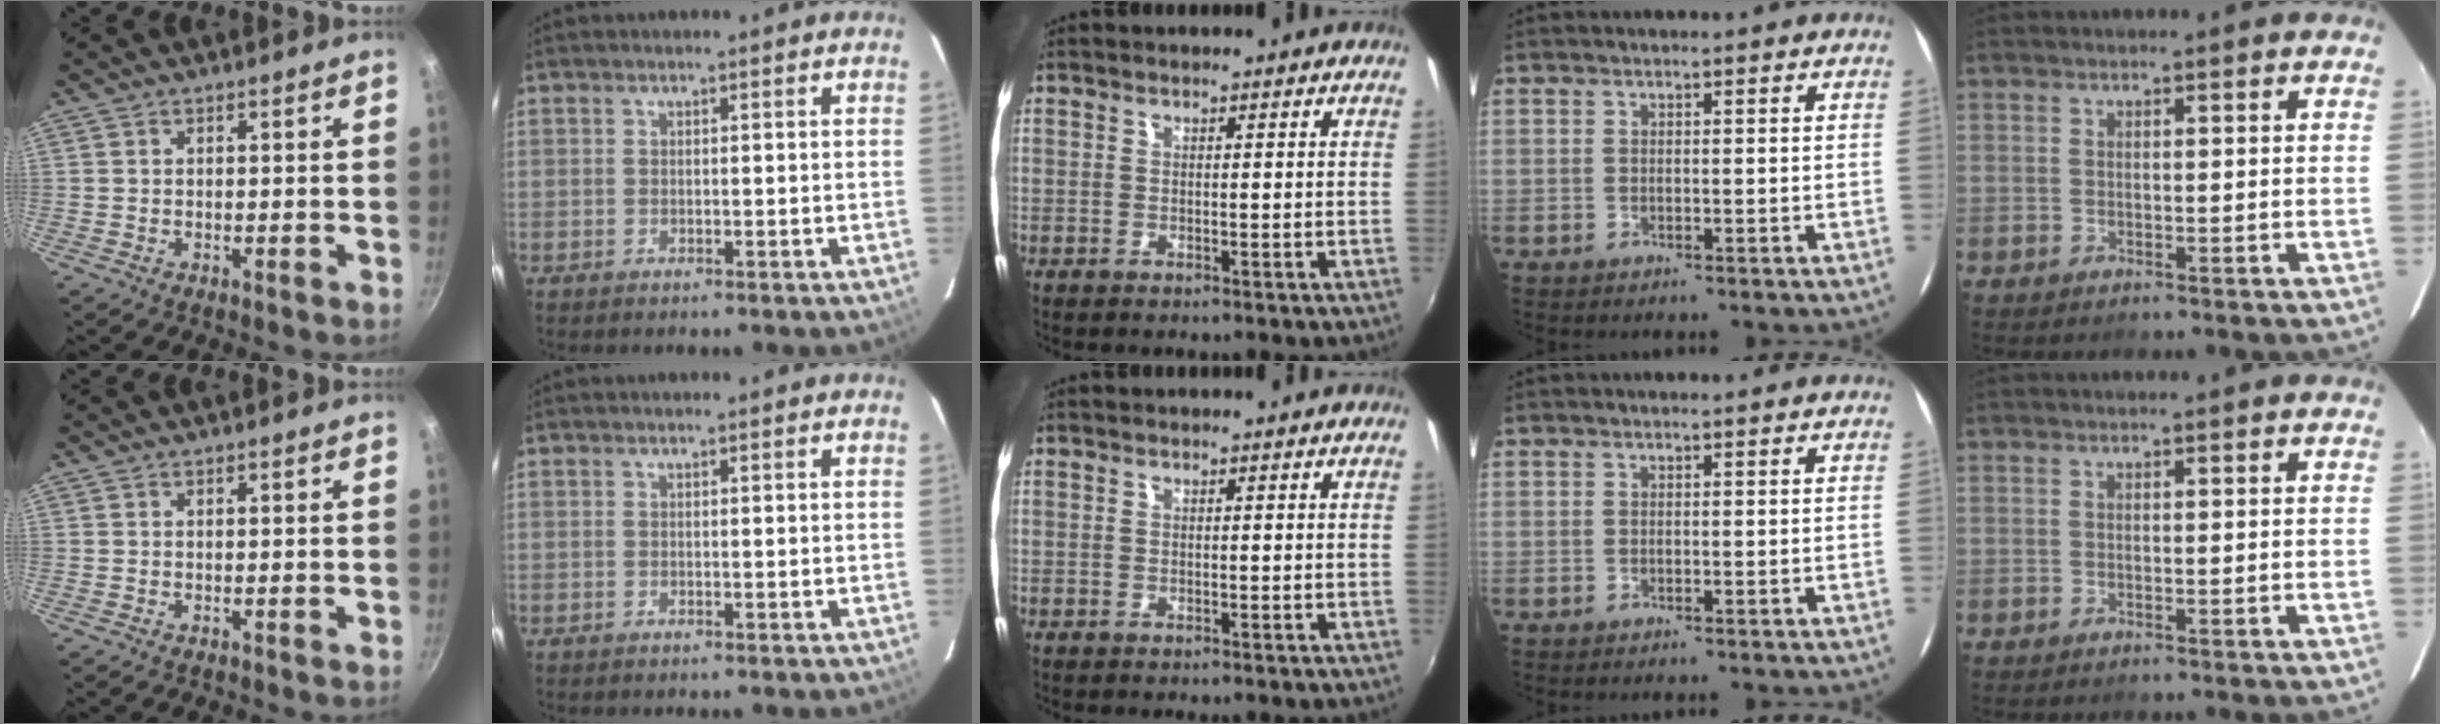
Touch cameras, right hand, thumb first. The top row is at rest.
{}